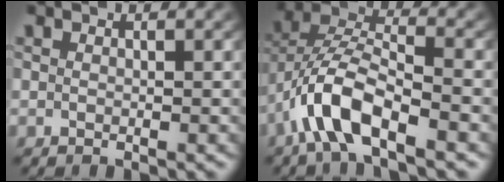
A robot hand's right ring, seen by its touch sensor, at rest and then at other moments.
{"total": 7.4, "force": [-1.2, 4.9, 5.4], "torque": [-0.127, -0.008, -0.028]}